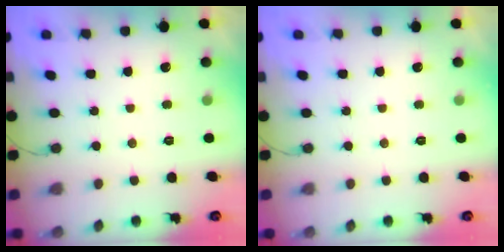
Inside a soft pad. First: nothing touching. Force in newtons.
{"total": 0.0}